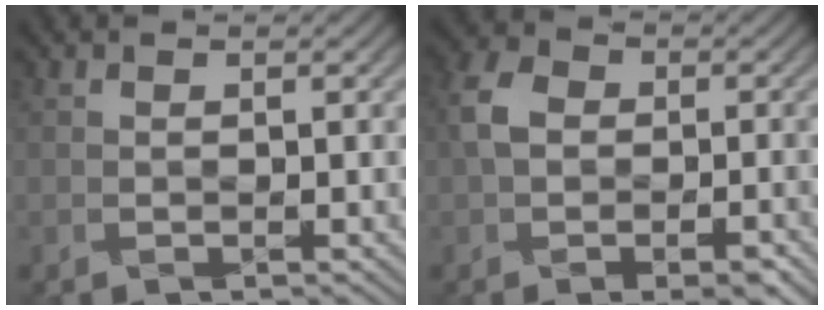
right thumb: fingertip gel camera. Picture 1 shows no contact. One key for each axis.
{"total": 6.0, "fx": -1.8, "fy": 4.3, "fz": 3.8, "tx": -0.072, "ty": -0.007, "tz": -0.040}